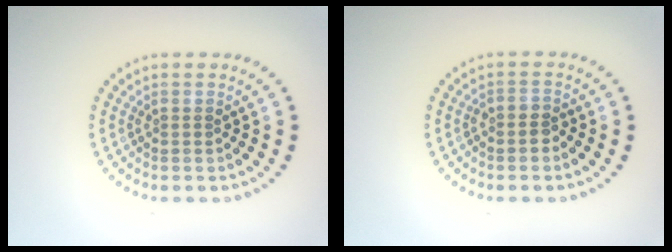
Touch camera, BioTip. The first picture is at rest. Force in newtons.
{"total": 1.1, "press": 0.9, "slide": 0.5}